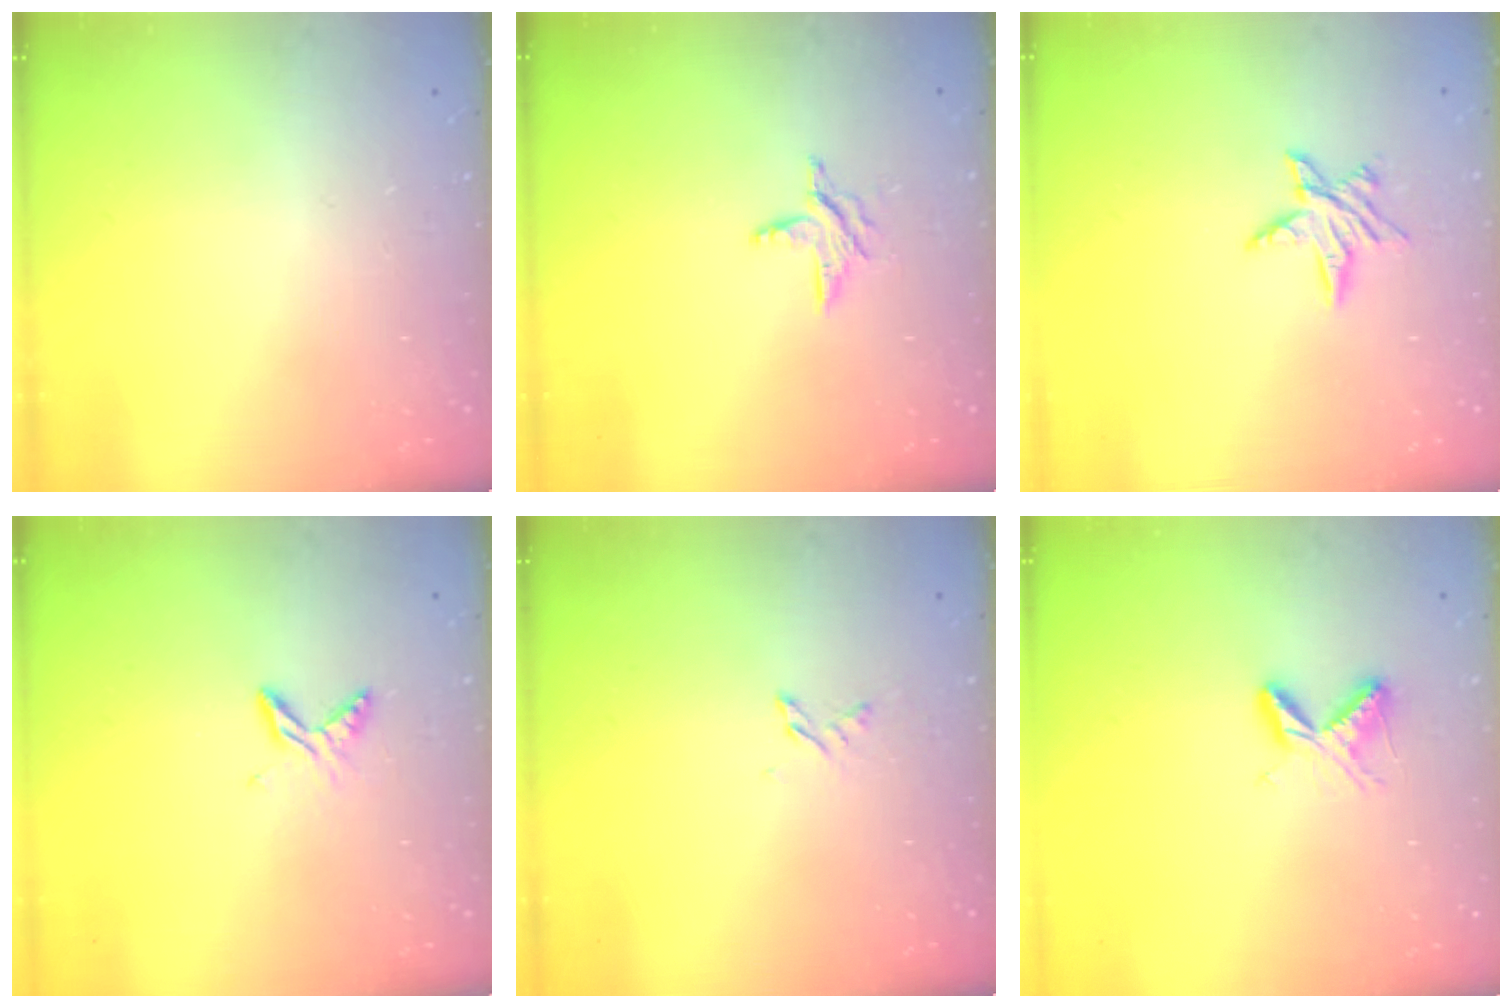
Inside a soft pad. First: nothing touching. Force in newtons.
{"total": 6.5, "press": 6.5, "slide": 0.2}
{"total": 6.5, "press": 6.5, "slide": 0.3}
{"total": 6.6, "press": 6.5, "slide": 0.9}
{"total": 1.7, "press": 1.7, "slide": 0.3}
{"total": 6.1, "press": 6.0, "slide": 0.6}